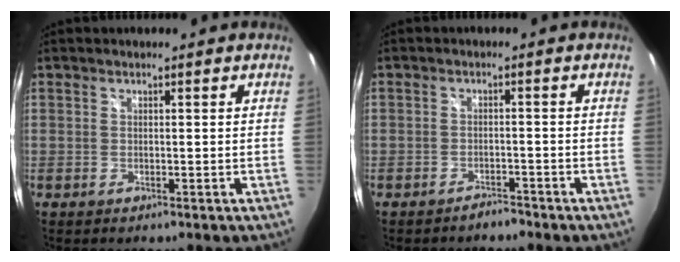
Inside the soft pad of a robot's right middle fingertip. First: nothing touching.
{"total": 2.2, "force": [-2.1, 0.7, 0.1], "torque": [-0.007, 0.006, -0.031]}